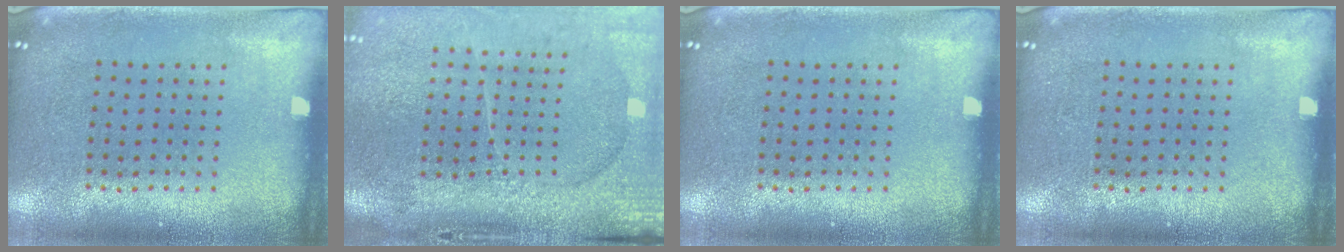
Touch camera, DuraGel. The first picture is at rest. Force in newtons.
{"total": 4.4, "press": 3.6, "slide": 2.6}
{"total": 0.0}
{"total": 0.0}